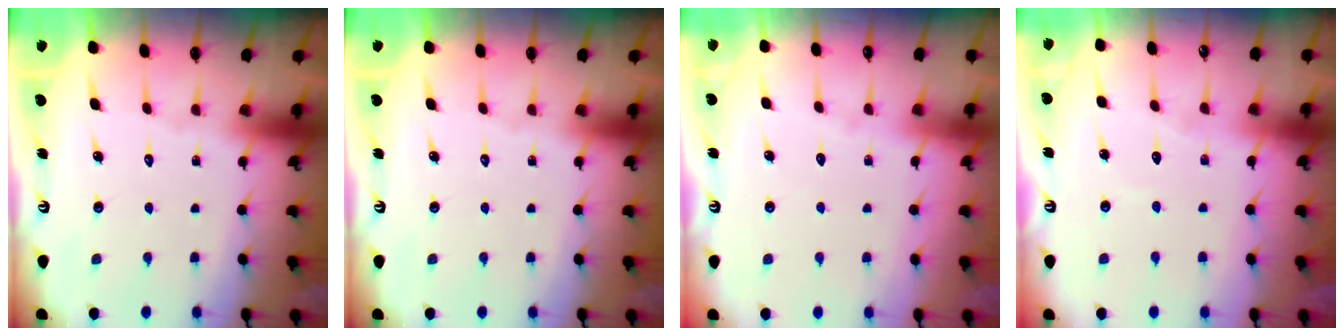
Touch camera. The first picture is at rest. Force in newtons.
{"total": 0.0}
{"total": 2.6, "press": 2.6, "slide": 0.2}
{"total": 4.4, "press": 4.4, "slide": 0.4}